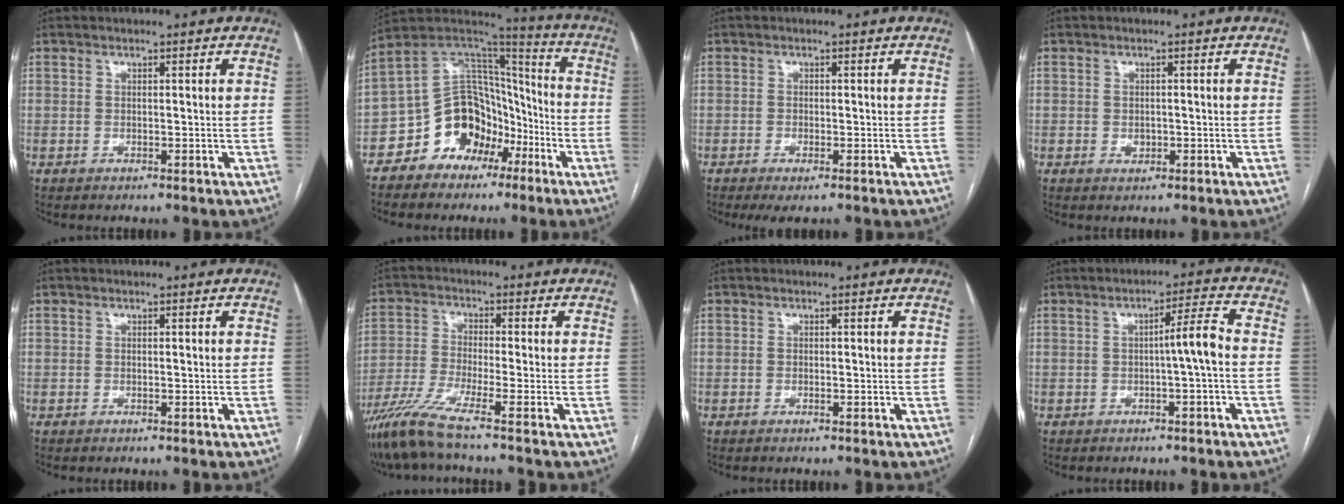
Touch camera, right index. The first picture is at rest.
{"total": 13.8, "force": [-7.1, 9.7, 6.9], "torque": [-0.133, 0.053, -0.124]}
{"total": 2.9, "force": [-1.9, 0.8, 2.1], "torque": [-0.032, -0.004, -0.026]}
{"total": 1.5, "force": [-0.3, 1.1, 0.9], "torque": [-0.015, 0.000, 0.000]}
{"total": 0.0}
{"total": 7.4, "force": [-5.8, -1.5, 4.4], "torque": [-0.094, -0.027, -0.117]}
{"total": 0.0}
{"total": 4.5, "force": [-0.6, -0.5, 4.4], "torque": [-0.065, 0.010, -0.010]}